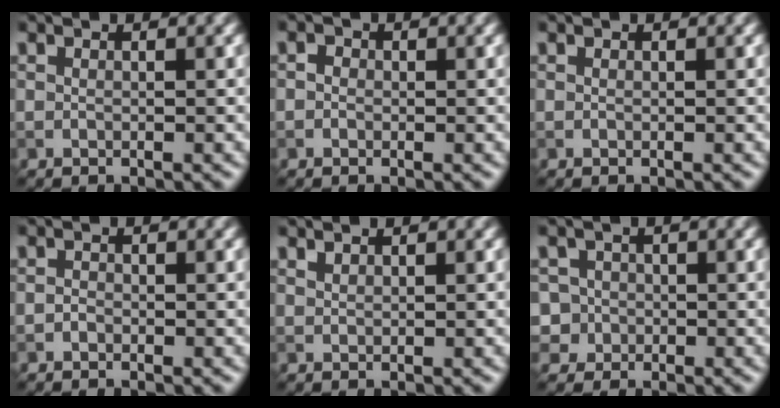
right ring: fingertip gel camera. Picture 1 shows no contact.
{"total": 0.8, "force": [0.0, 0.7, 0.3], "torque": [-0.004, -0.005, -0.006]}
{"total": 0.0}
{"total": 0.6, "force": [-0.3, 0.4, 0.2], "torque": [-0.002, -0.001, -0.008]}
{"total": 0.6, "force": [0.5, 0.2, 0.1], "torque": [-0.003, -0.001, 0.014]}
{"total": 3.9, "force": [-0.4, 3.8, 0.7], "torque": [0.007, 0.019, -0.027]}